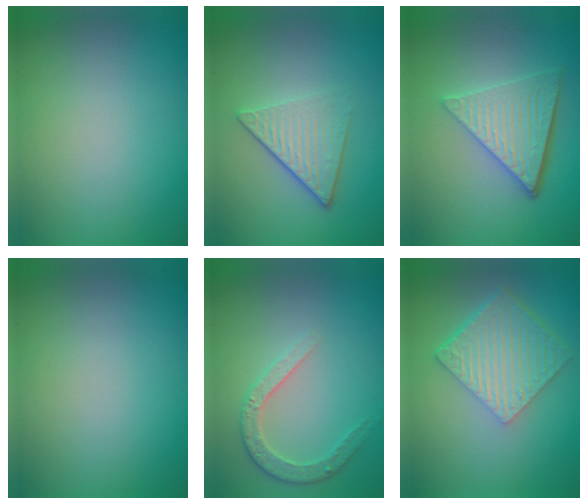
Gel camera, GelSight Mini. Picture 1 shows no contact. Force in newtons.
{"total": 4.1, "press": 2.9, "slide": 2.8}
{"total": 6.3, "press": 4.2, "slide": 4.6}
{"total": 0.0}
{"total": 2.6, "press": 2.5, "slide": 0.8}
{"total": 6.5, "press": 4.5, "slide": 4.7}